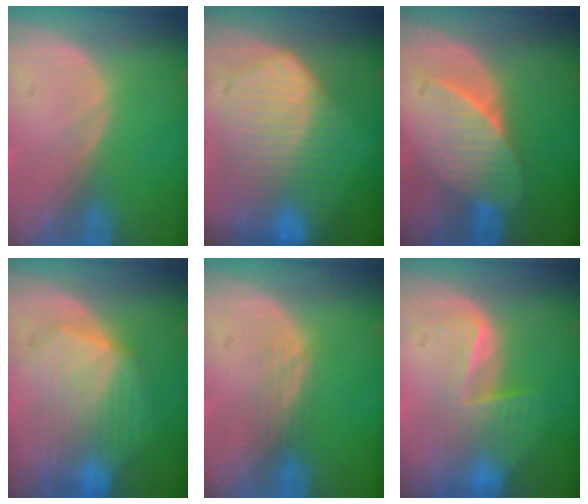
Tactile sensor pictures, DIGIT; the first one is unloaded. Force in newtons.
{"total": 10.5, "press": 10.4, "slide": 0.5}
{"total": 7.4, "press": 6.7, "slide": 3.0}
{"total": 7.8, "press": 7.8, "slide": 0.1}
{"total": 1.8, "press": 1.7, "slide": 0.2}
{"total": 6.6, "press": 6.2, "slide": 2.1}